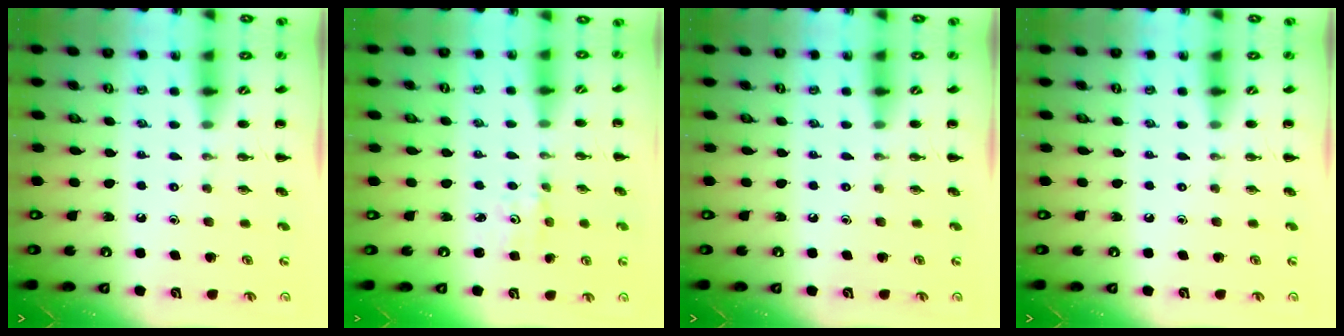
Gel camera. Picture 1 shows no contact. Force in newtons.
{"total": 1.6, "press": 1.6, "slide": 0.2}
{"total": 0.0}
{"total": 0.0}